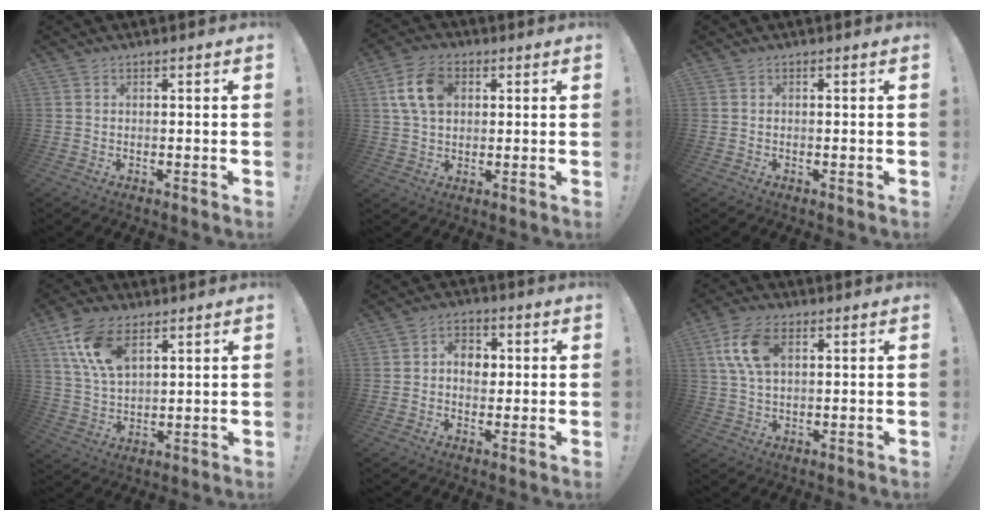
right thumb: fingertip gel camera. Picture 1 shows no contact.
{"total": 11.5, "force": [3.4, 7.9, 7.6], "torque": [-0.143, 0.009, 0.068]}
{"total": 0.0}
{"total": 13.0, "force": [6.7, 7.1, 8.6], "torque": [-0.172, -0.016, 0.127]}
{"total": 6.7, "force": [0.4, 5.3, 4.1], "torque": [-0.052, 0.008, 0.005]}
{"total": 10.9, "force": [3.6, 6.2, 8.2], "torque": [-0.172, 0.005, 0.069]}